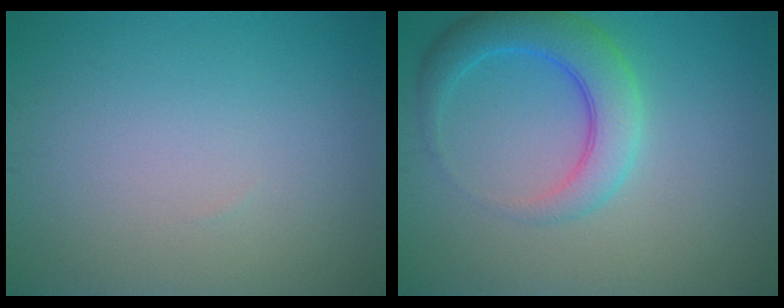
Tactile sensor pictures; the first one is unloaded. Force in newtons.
{"total": 5.0, "press": 4.9, "slide": 0.4}